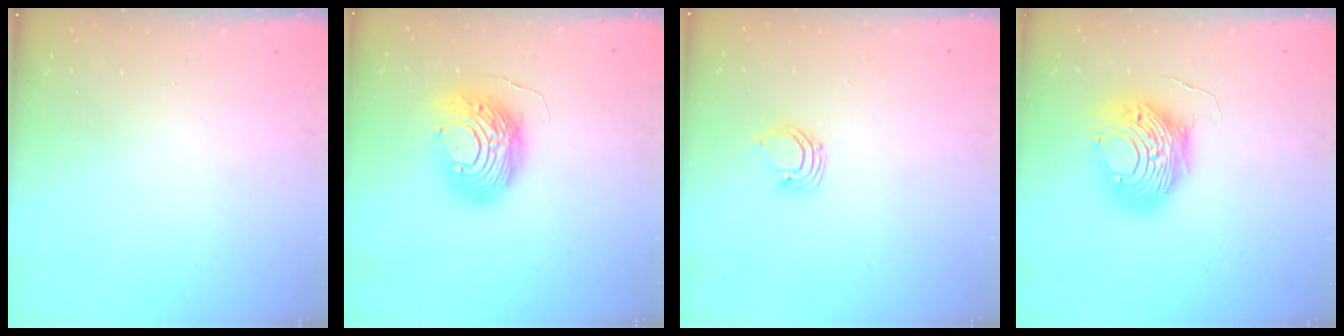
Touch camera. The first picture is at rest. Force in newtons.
{"total": 13.3, "press": 13.2, "slide": 1.2}
{"total": 2.7, "press": 2.7, "slide": 0.2}
{"total": 13.0, "press": 12.9, "slide": 1.4}